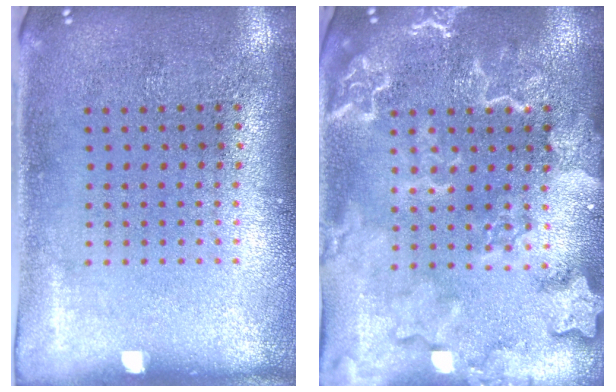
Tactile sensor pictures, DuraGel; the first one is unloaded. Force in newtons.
{"total": 2.8, "press": 2.8, "slide": 0.4}